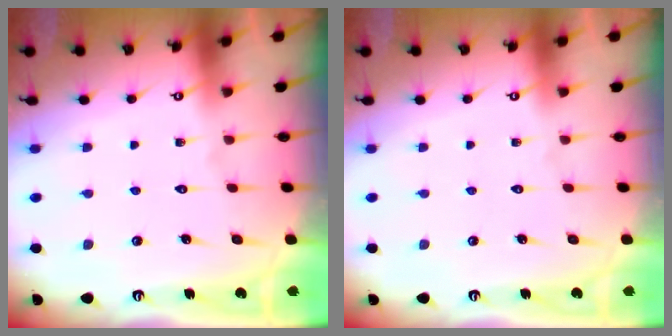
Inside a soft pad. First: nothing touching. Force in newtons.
{"total": 0.0}